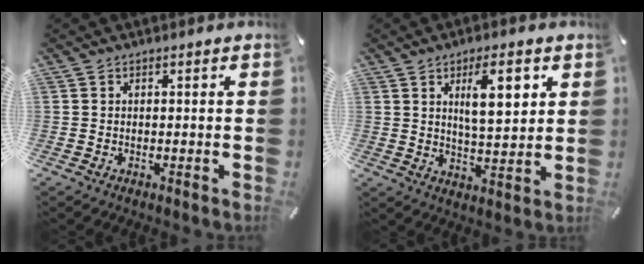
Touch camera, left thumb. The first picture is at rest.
{"total": 10.9, "force": [4.8, 3.9, 9.0], "torque": [-0.135, -0.014, 0.074]}